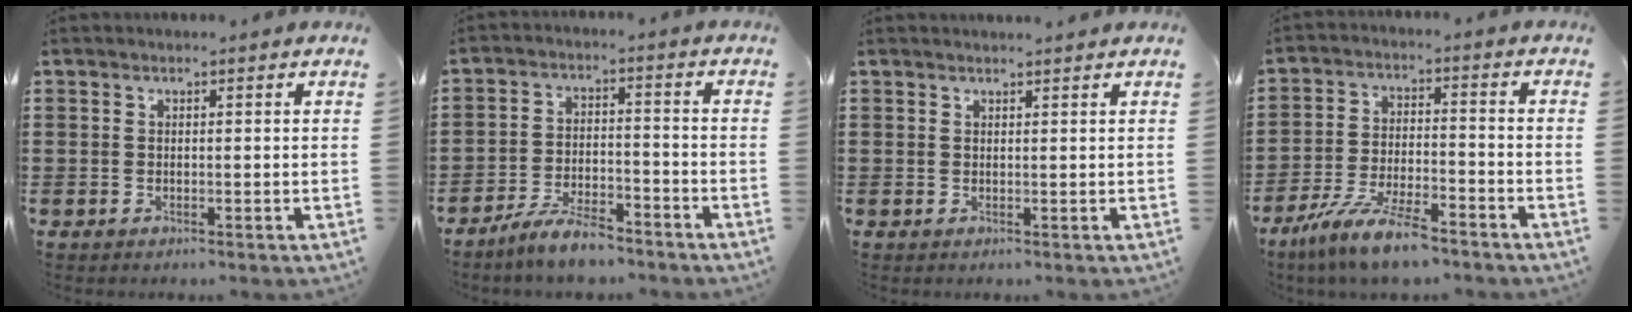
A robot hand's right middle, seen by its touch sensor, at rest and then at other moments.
{"total": 6.5, "force": [-5.8, 1.1, 2.8], "torque": [-0.062, 0.001, -0.111]}
{"total": 0.7, "force": [0.7, -0.1, 0.1], "torque": [-0.004, -0.002, 0.013]}
{"total": 9.1, "force": [-7.7, 1.0, 4.8], "torque": [-0.109, 0.001, -0.151]}